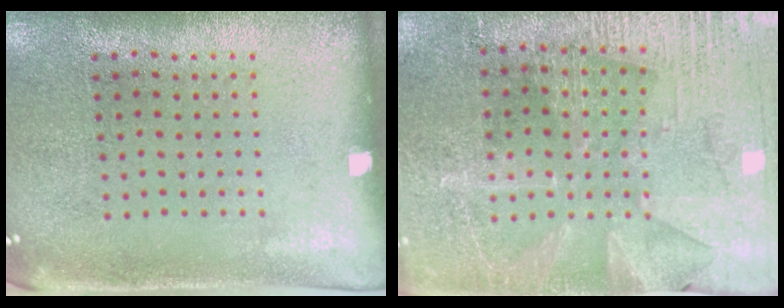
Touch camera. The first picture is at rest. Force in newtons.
{"total": 3.0, "press": 3.0, "slide": 0.6}